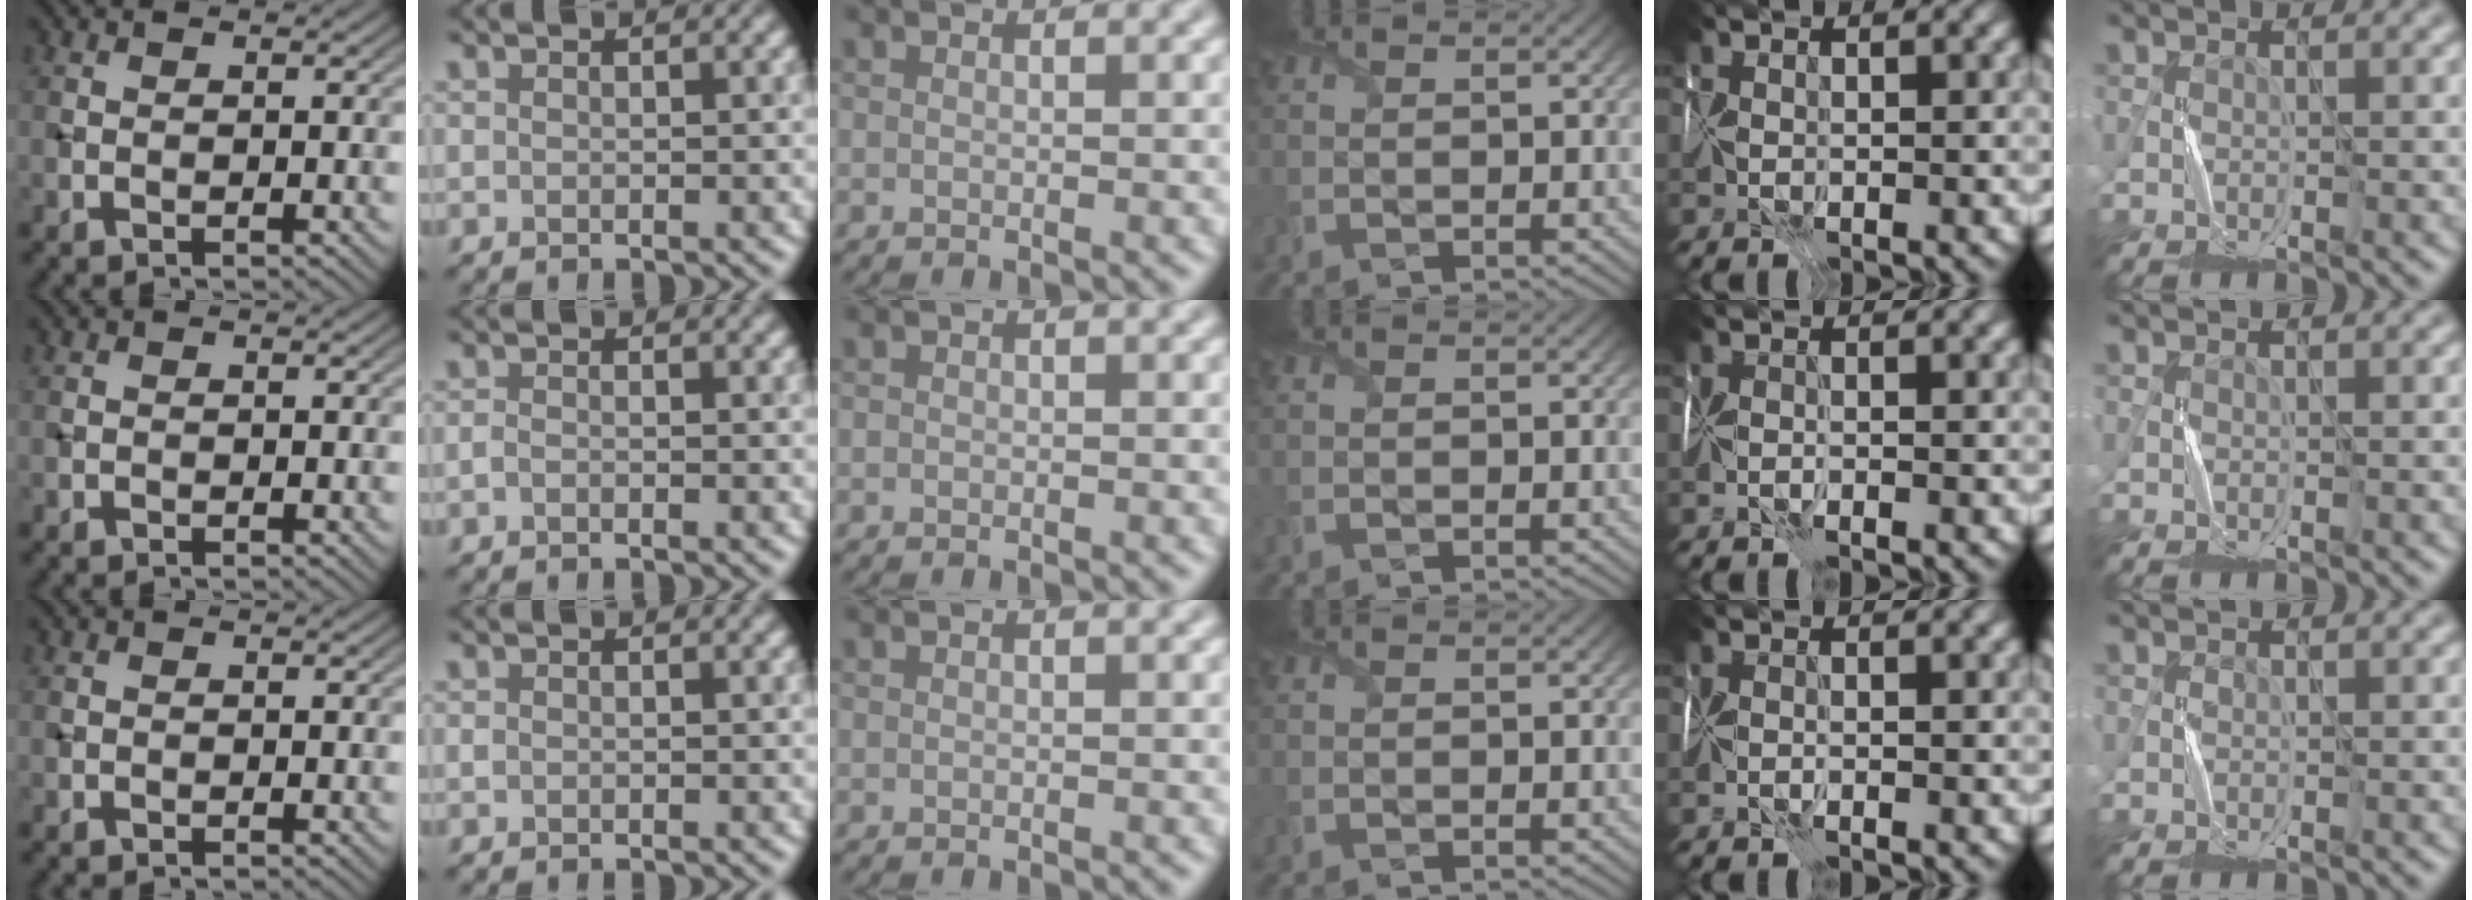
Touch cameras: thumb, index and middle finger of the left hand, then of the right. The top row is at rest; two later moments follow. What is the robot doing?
{"motion": "fold", "object": "map"}